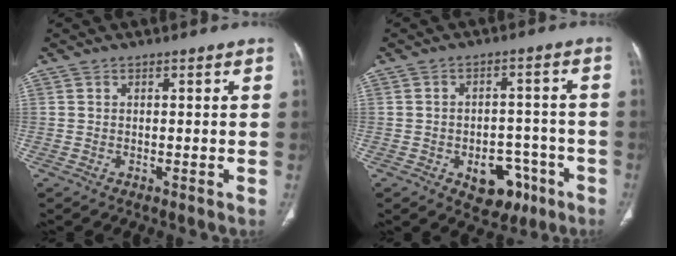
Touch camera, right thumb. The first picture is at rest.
{"total": 9.3, "force": [-4.3, 6.2, 5.4], "torque": [-0.034, 0.037, -0.048]}